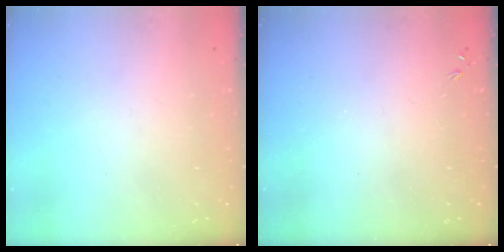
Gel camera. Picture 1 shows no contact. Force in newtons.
{"total": 0.0}